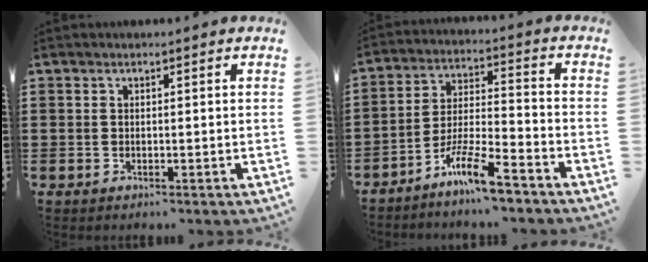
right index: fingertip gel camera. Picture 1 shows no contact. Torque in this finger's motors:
{"motor_torque": [0.48, 0.44, 0.38, 0.02]}